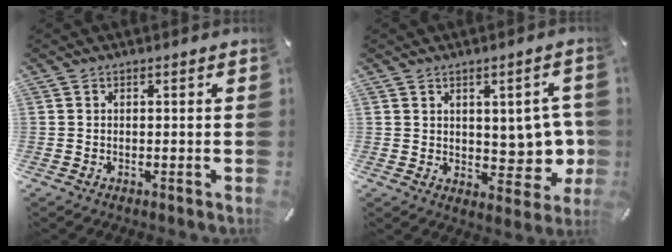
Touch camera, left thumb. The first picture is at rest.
{"total": 8.0, "force": [1.6, 5.5, 5.7], "torque": [-0.049, -0.016, 0.031]}